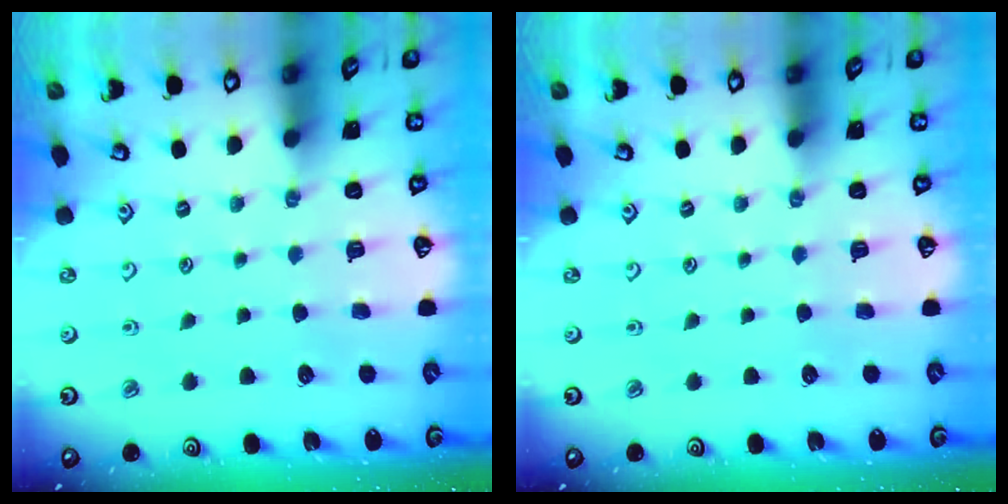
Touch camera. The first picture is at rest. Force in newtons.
{"total": 0.0}